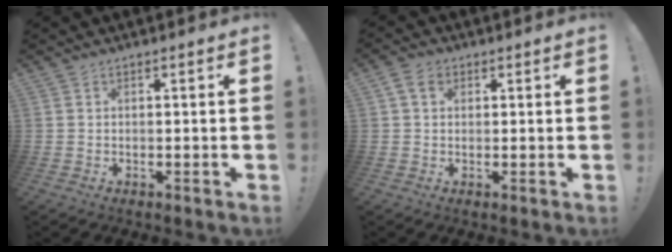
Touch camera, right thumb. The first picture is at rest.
{"total": 4.5, "force": [1.7, 3.3, 2.5], "torque": [-0.048, 0.006, 0.034]}